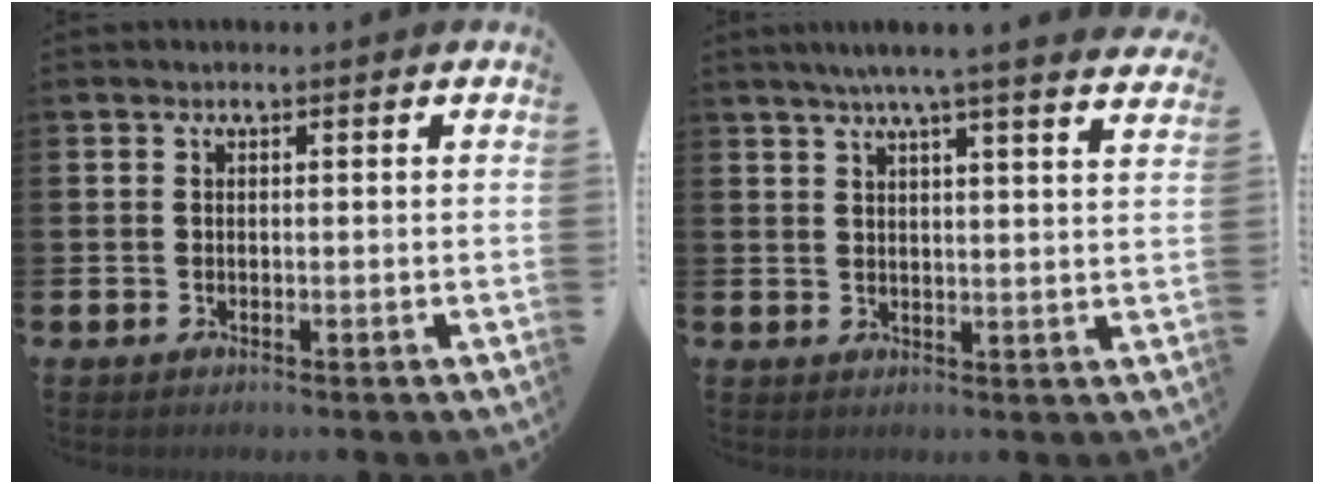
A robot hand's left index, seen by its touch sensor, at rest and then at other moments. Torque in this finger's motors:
{"motor_torque": [0.83, -0.96, 0.50, 0.19]}